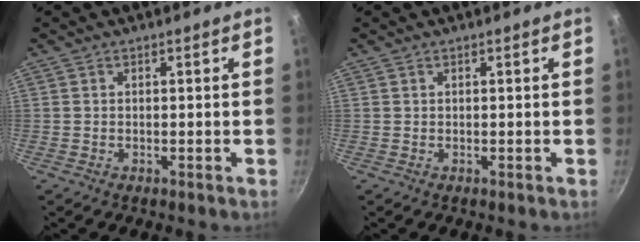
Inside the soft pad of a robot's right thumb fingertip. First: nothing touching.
{"total": 0.0}